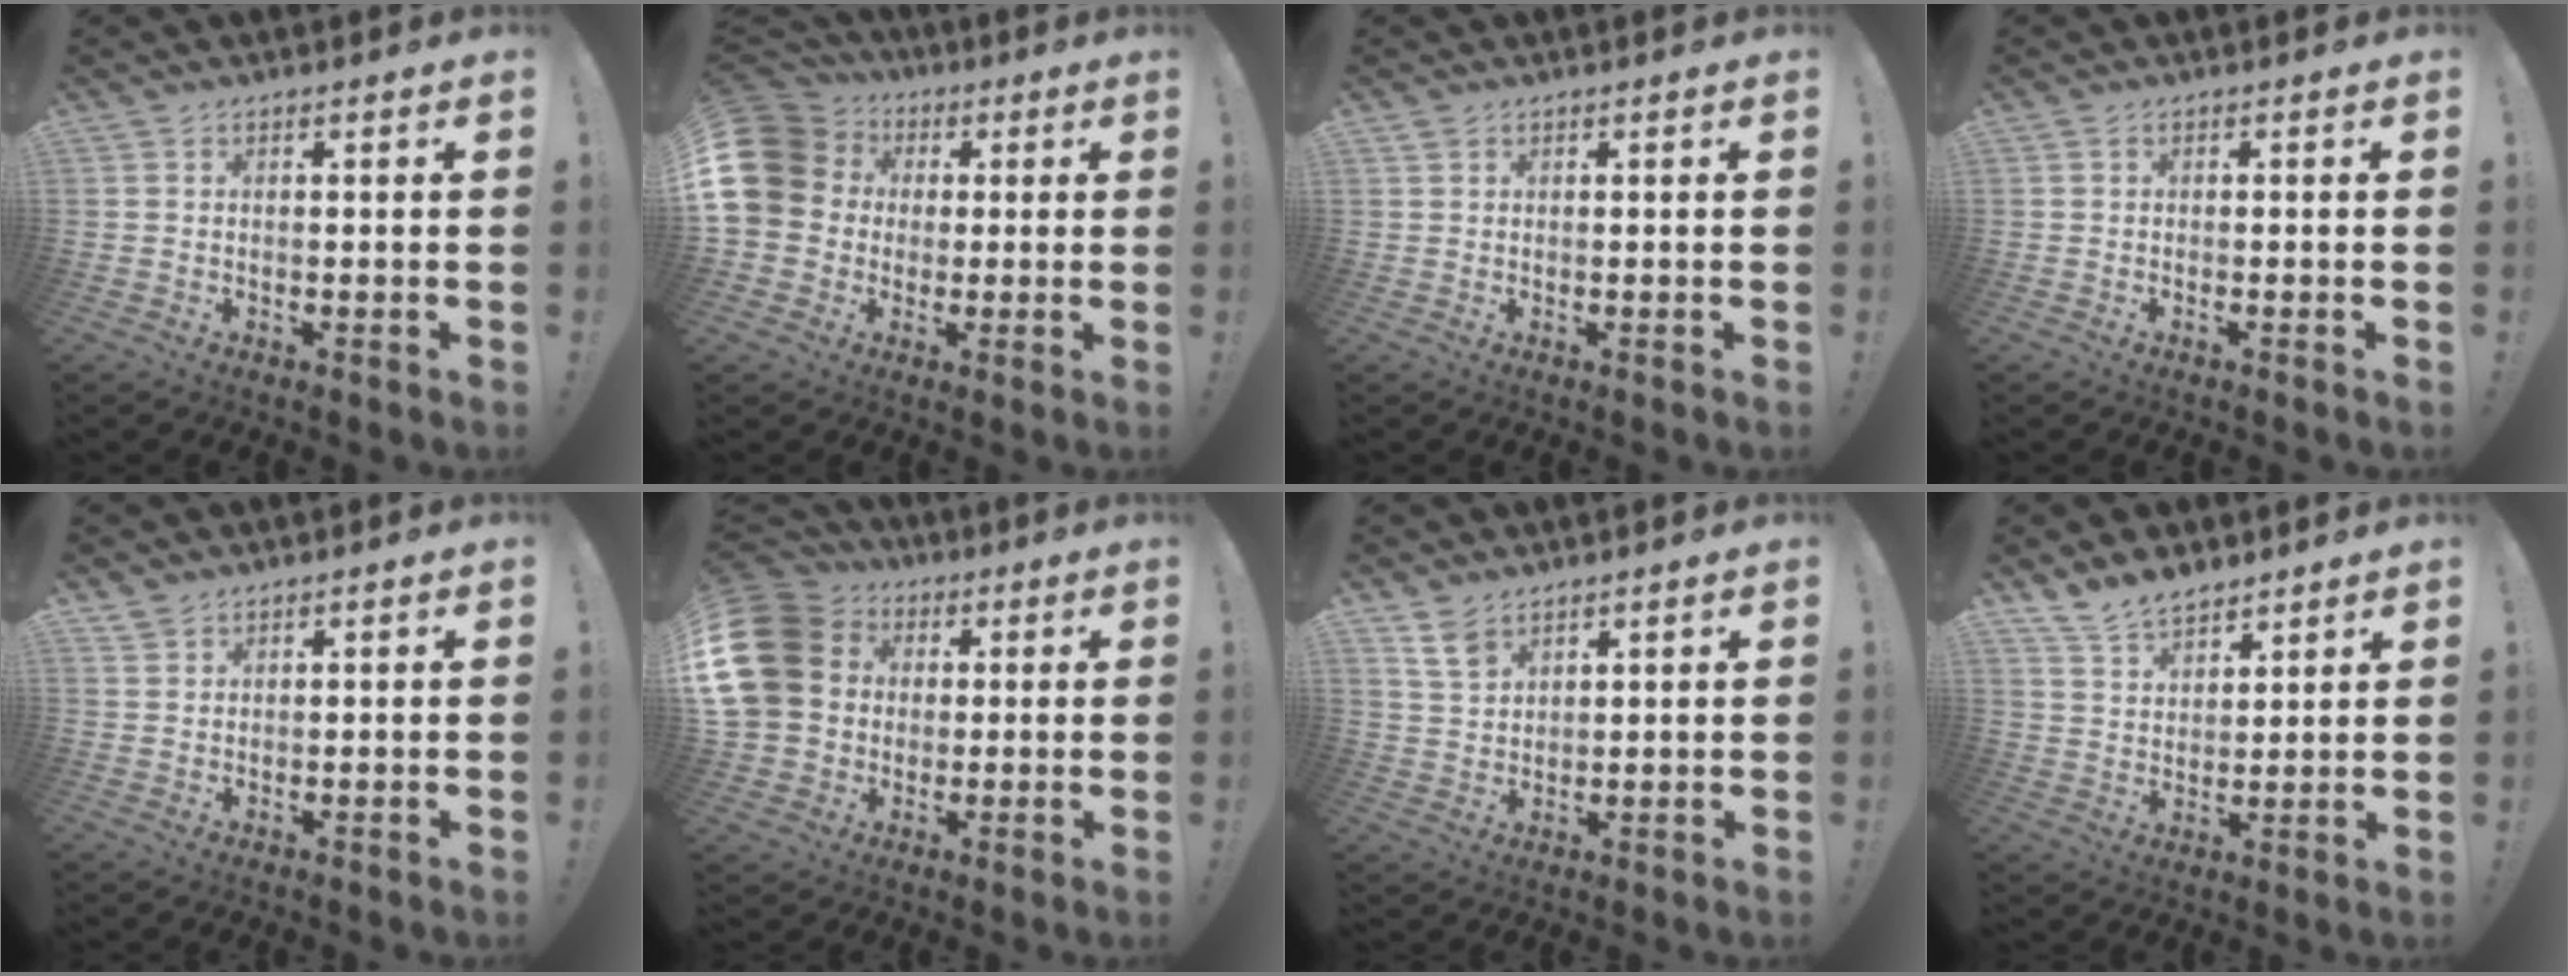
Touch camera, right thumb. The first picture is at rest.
{"total": 15.1, "force": [2.0, 12.9, 7.6], "torque": [-0.143, 0.008, 0.040]}
{"total": 1.0, "force": [0.8, 0.6, 0.1], "torque": [0.001, -0.003, 0.014]}
{"total": 0.6, "force": [-0.2, -0.1, 0.5], "torque": [-0.016, 0.001, -0.003]}
{"total": 2.1, "force": [1.9, 0.8, 0.3], "torque": [-0.004, -0.012, 0.037]}
{"total": 18.2, "force": [2.8, 15.0, 9.8], "torque": [-0.181, 0.006, 0.062]}
{"total": 6.6, "force": [4.9, 3.5, 2.7], "torque": [-0.050, -0.025, 0.095]}
{"total": 8.8, "force": [7.5, 4.0, 2.5], "torque": [-0.060, -0.046, 0.148]}